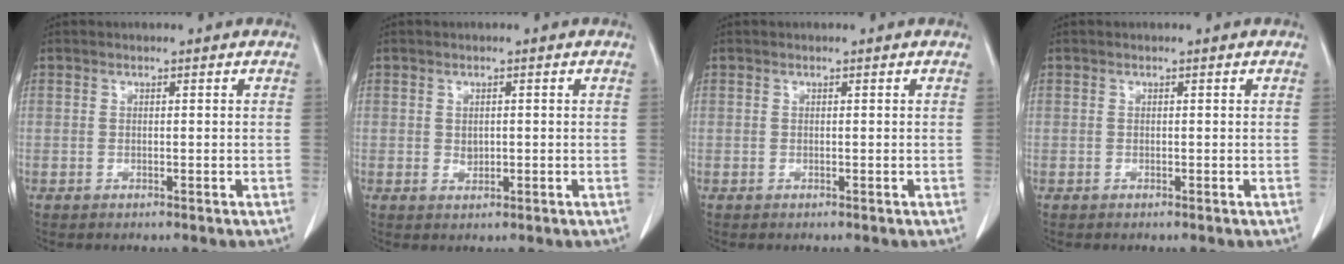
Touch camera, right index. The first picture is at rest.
{"total": 1.3, "force": [0.1, 1.0, 0.9], "torque": [-0.013, -0.001, 0.004]}
{"total": 0.0}
{"total": 0.0}